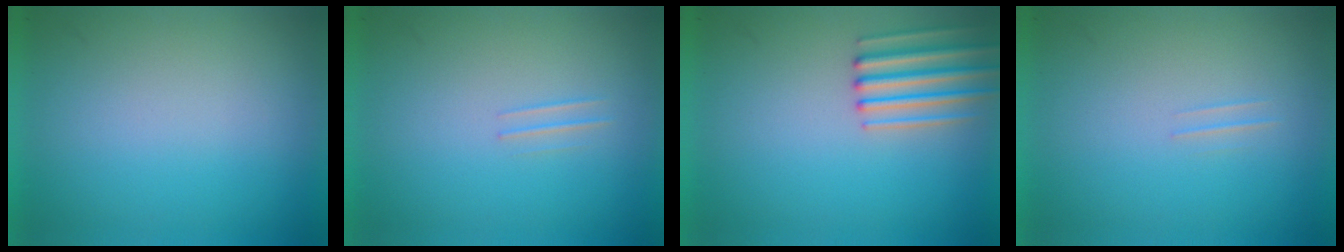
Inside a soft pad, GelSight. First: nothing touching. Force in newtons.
{"total": 1.0}
{"total": 2.8}
{"total": 1.1}